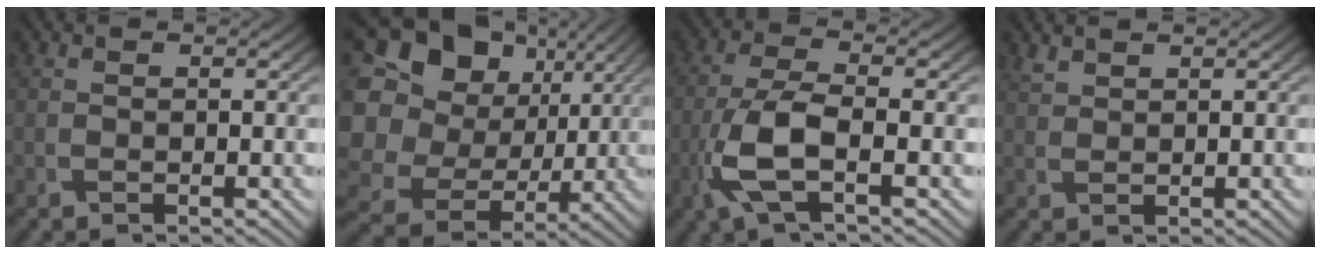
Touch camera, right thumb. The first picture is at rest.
{"total": 20.9, "force": [2.8, 18.3, 9.7], "torque": [-0.286, 0.004, 0.051]}
{"total": 7.4, "force": [-2.9, 2.5, 6.3], "torque": [-0.148, 0.001, -0.067]}
{"total": 1.1, "force": [1.0, 0.3, 0.5], "torque": [-0.019, 0.000, 0.026]}